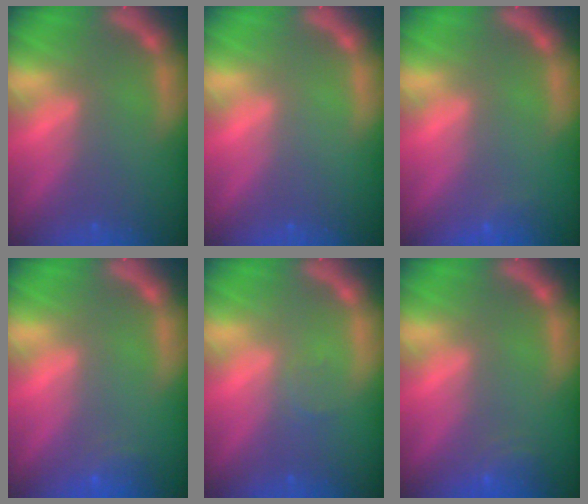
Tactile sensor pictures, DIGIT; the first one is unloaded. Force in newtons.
{"total": 0.0}
{"total": 0.9}
{"total": 1.9}
{"total": 1.0}
{"total": 2.5}